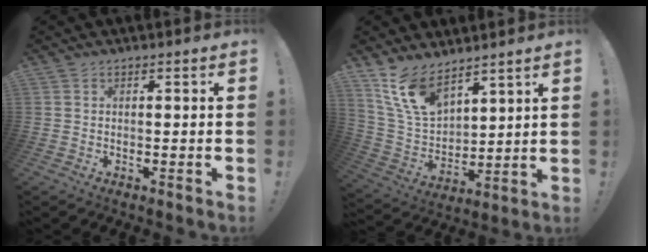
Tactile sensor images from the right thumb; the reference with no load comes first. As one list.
[{"total": 13.7, "force": [9.8, 7.0, 6.5], "torque": [-0.143, -0.052, 0.194]}]